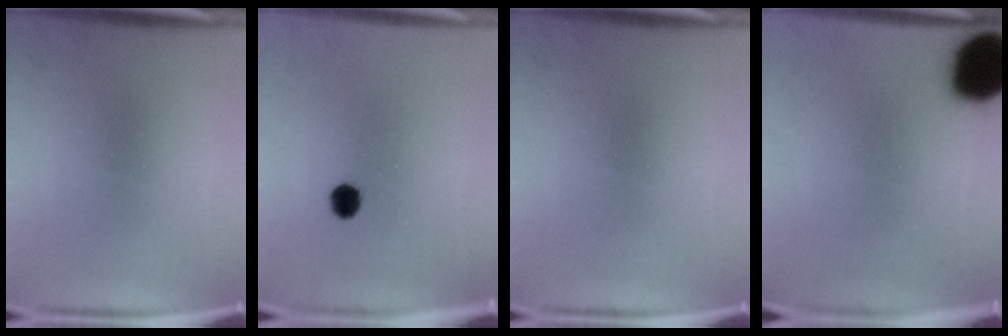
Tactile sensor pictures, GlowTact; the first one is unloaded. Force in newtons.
{"total": 3.0}
{"total": 0.0}
{"total": 19.5}